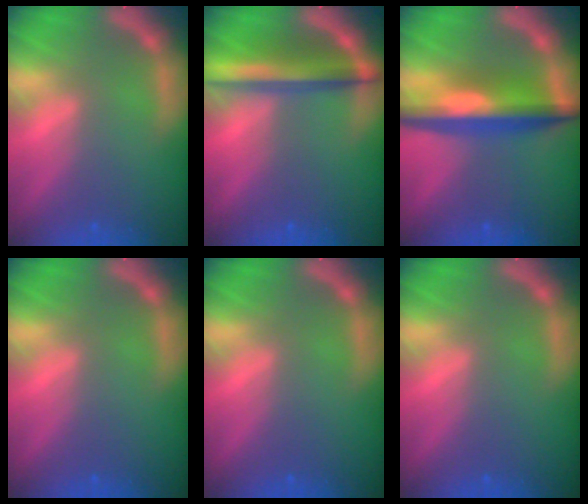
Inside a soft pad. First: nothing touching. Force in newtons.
{"total": 6.0}
{"total": 7.4}
{"total": 0.0}
{"total": 0.0}
{"total": 0.0}